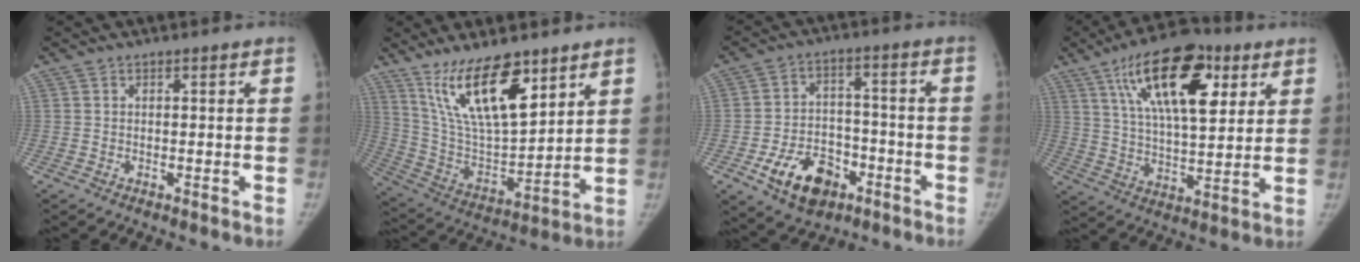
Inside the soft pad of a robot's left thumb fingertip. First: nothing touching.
{"total": 17.4, "force": [11.1, 5.9, 12.1], "torque": [-0.193, -0.059, 0.223]}
{"total": 12.8, "force": [-6.3, 8.4, 7.3], "torque": [-0.091, 0.036, -0.096]}
{"total": 20.6, "force": [9.2, 9.1, 16.0], "torque": [-0.236, -0.023, 0.155]}